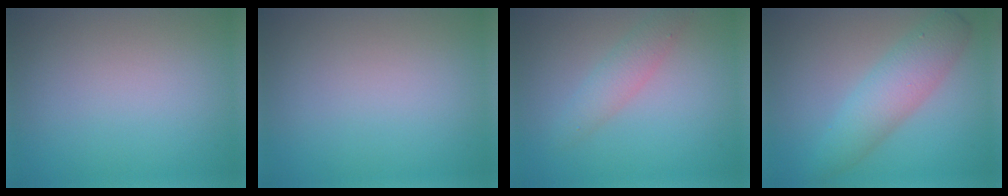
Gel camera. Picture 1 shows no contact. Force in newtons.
{"total": 0.0}
{"total": 2.3, "press": 2.3, "slide": 0.1}
{"total": 4.5, "press": 4.5, "slide": 0.1}